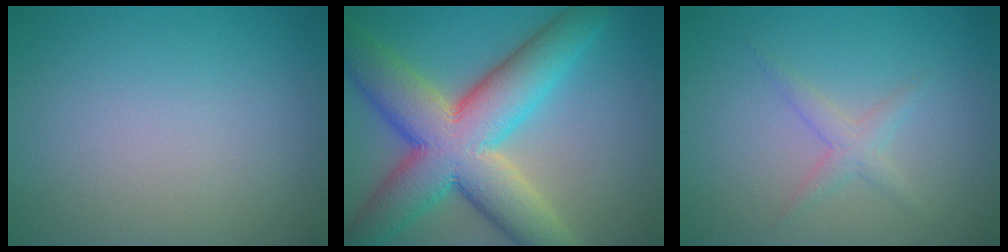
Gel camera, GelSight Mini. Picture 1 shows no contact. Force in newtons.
{"total": 12.6, "press": 12.6, "slide": 0.4}
{"total": 1.6, "press": 1.6, "slide": 0.1}